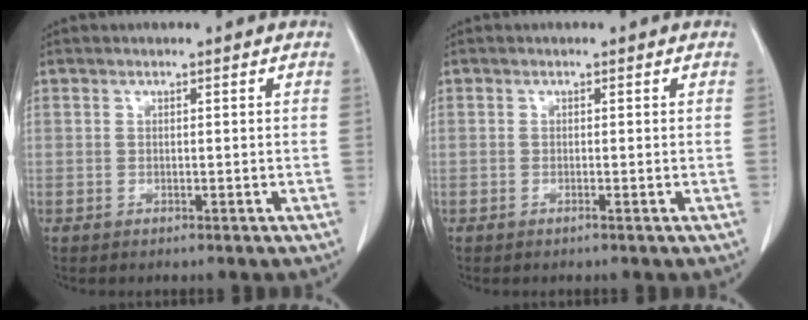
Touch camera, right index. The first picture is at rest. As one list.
[{"total": 0.0}]